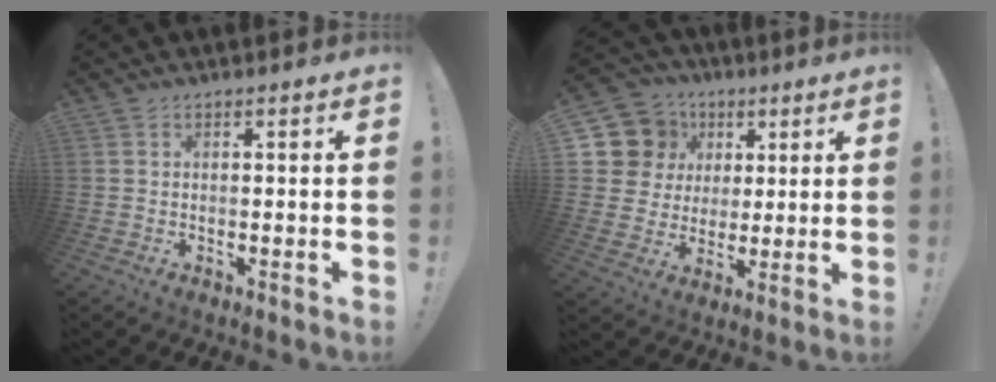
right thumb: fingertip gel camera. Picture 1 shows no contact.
{"total": 13.0, "force": [4.4, 11.5, 4.2], "torque": [-0.067, -0.014, 0.102]}